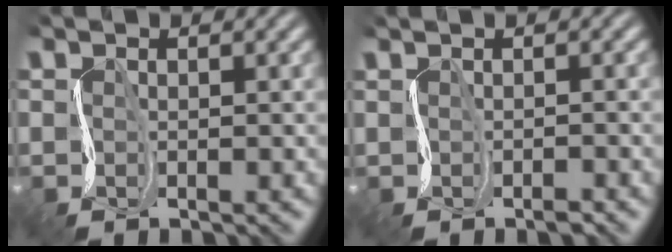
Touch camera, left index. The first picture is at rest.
{"total": 0.9, "force": [-0.4, 0.2, 0.8], "torque": [-0.015, -0.004, -0.005]}